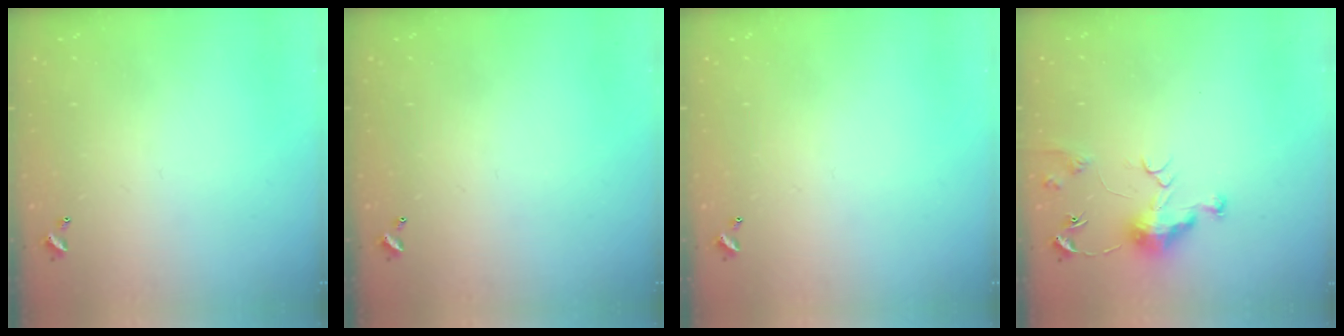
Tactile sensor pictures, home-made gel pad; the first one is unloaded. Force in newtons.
{"total": 0.0}
{"total": 0.0}
{"total": 7.0, "press": 7.0, "slide": 0.7}